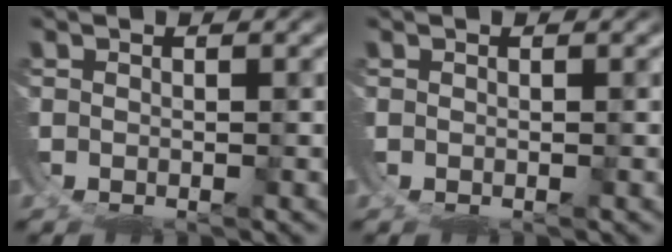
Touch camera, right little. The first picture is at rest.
{"total": 0.0}